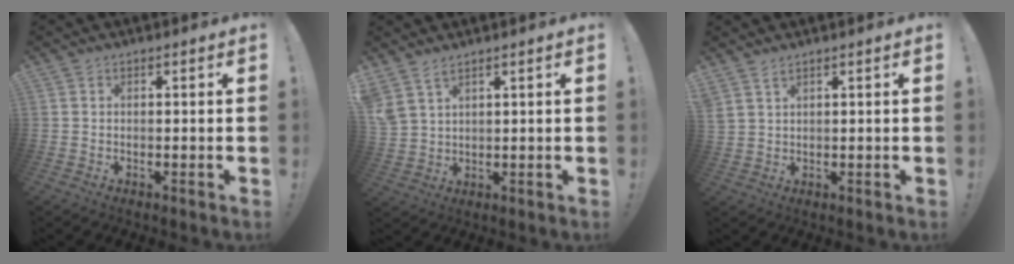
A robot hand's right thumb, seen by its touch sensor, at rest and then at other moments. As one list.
[{"total": 4.6, "force": [3.6, 1.6, 2.4], "torque": [-0.051, -0.016, 0.070]}, {"total": 2.5, "force": [1.9, 0.4, 1.5], "torque": [-0.036, -0.007, 0.038]}]